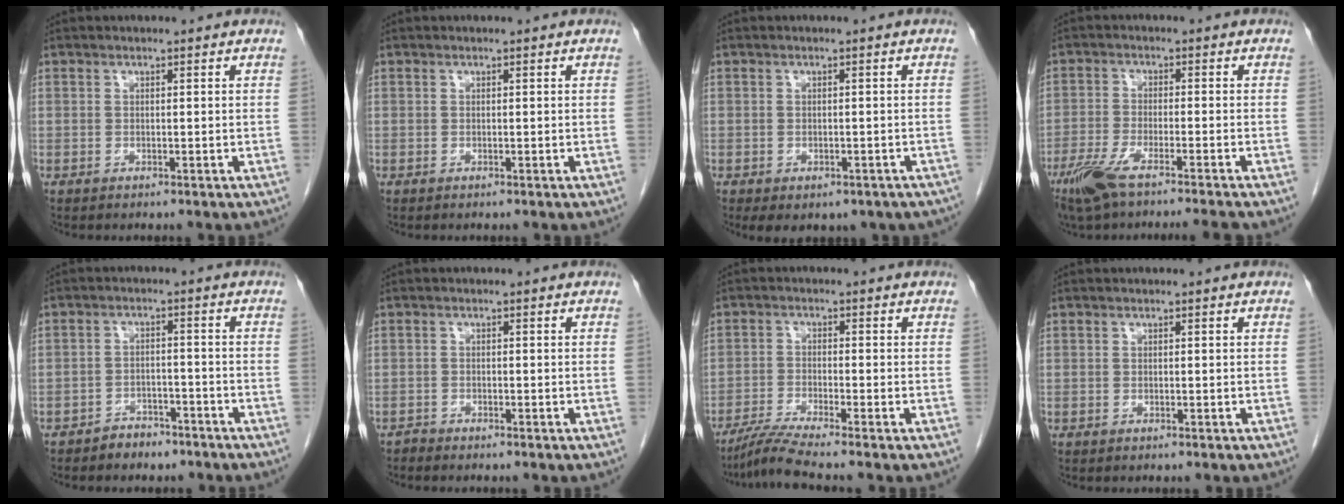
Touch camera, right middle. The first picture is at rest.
{"total": 0.0}
{"total": 8.2, "force": [-5.7, 4.6, 3.7], "torque": [-0.047, 0.004, -0.060]}
{"total": 9.1, "force": [-7.2, -0.1, 5.7], "torque": [-0.101, -0.019, -0.124]}
{"total": 3.9, "force": [-3.2, 2.1, 0.7], "torque": [-0.016, 0.008, -0.046]}
{"total": 0.8, "force": [-0.7, 0.0, -0.2], "torque": [0.003, -0.004, -0.016]}
{"total": 5.1, "force": [-4.2, -1.5, 2.4], "torque": [-0.053, -0.024, -0.085]}
{"total": 0.0}